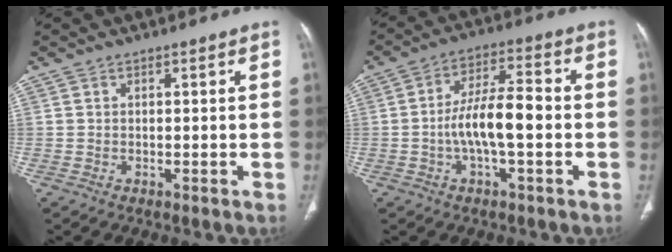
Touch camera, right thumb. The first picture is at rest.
{"total": 10.2, "force": [-1.7, 3.2, 9.5], "torque": [-0.177, 0.030, -0.033]}